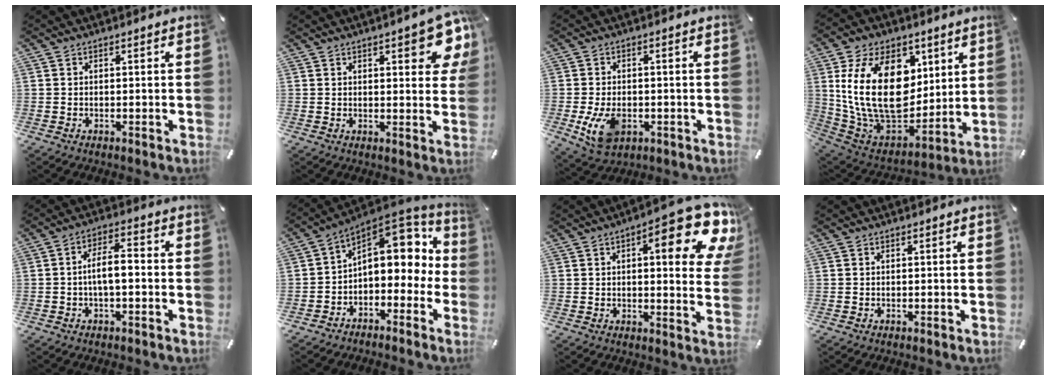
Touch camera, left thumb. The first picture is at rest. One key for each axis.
{"total": 10.5, "fx": 5.4, "fy": 3.4, "fz": 8.3, "tx": -0.097, "ty": -0.032, "tz": 0.086}
{"total": 8.0, "fx": -2.1, "fy": 5.3, "fz": 5.6, "tx": -0.121, "ty": -0.001, "tz": -0.038}
{"total": 24.6, "fx": 5.4, "fy": 16.5, "fz": 17.3, "tx": -0.333, "ty": -0.032, "tz": 0.100}
{"total": 6.2, "fx": -1.3, "fy": 2.6, "fz": 5.5, "tx": -0.101, "ty": 0.015, "tz": -0.025}
{"total": 12.8, "fx": 4.0, "fy": 8.4, "fz": 8.9, "tx": -0.115, "ty": -0.029, "tz": 0.068}
{"total": 17.0, "fx": 8.1, "fy": 5.3, "fz": 14.0, "tx": -0.173, "ty": -0.056, "tz": 0.121}
{"total": 0.0}